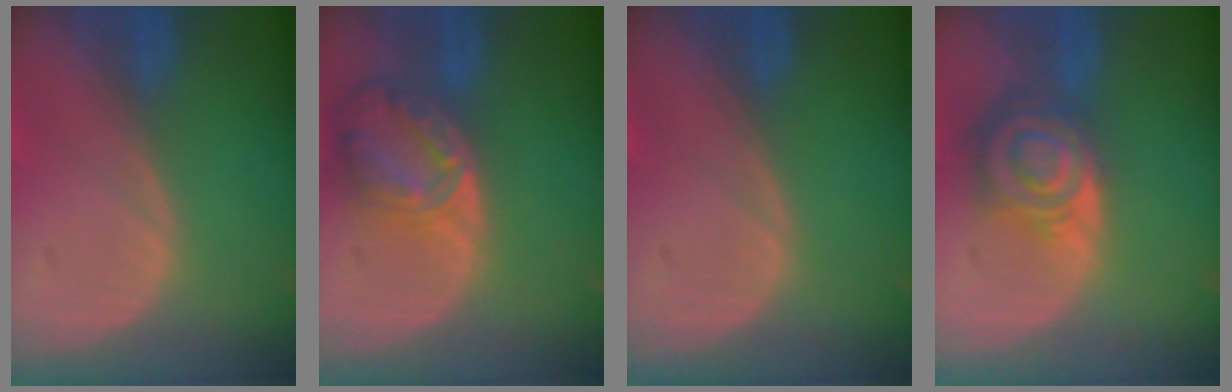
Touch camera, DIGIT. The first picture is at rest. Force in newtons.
{"total": 8.2, "press": 7.0, "slide": 4.3}
{"total": 0.0}
{"total": 8.5, "press": 7.3, "slide": 4.4}